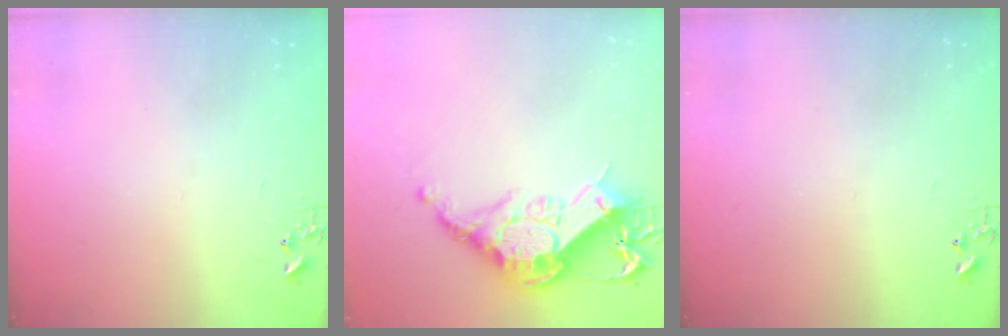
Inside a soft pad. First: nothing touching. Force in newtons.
{"total": 18.5, "press": 18.4, "slide": 1.5}
{"total": 0.0}